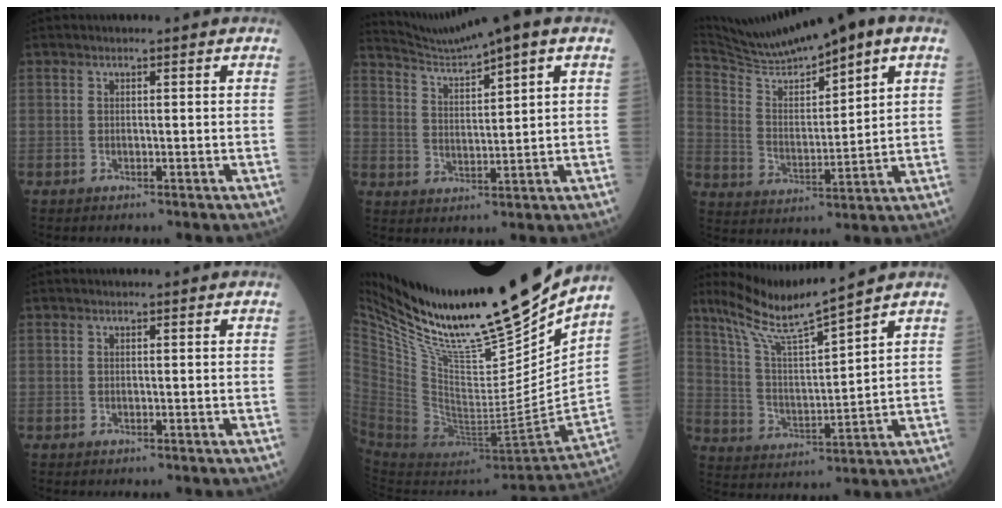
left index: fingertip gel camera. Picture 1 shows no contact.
{"total": 7.1, "force": [6.2, -1.1, 3.4], "torque": [-0.072, 0.009, 0.120]}
{"total": 13.9, "force": [11.6, 0.3, 7.8], "torque": [-0.150, 0.020, 0.214]}
{"total": 0.0}
{"total": 31.6, "force": [25.5, 3.6, 18.2], "torque": [-0.319, -0.050, 0.421]}
{"total": 10.7, "force": [9.4, -1.3, 5.1], "torque": [-0.104, -0.005, 0.183]}